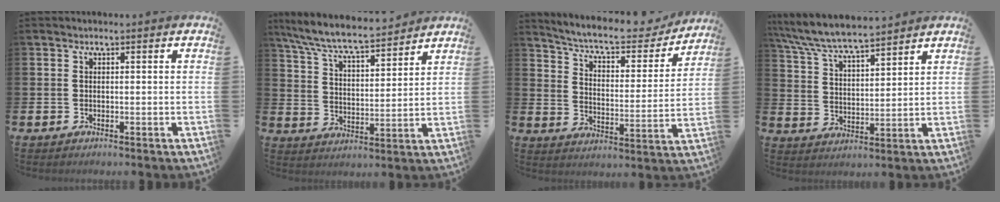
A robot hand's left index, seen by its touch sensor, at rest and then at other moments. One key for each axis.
{"total": 7.3, "fx": 6.9, "fy": 0.7, "fz": 2.5, "tx": -0.082, "ty": -0.046, "tz": 0.120}
{"total": 7.0, "fx": 6.4, "fy": 1.5, "fz": 2.5, "tx": -0.076, "ty": -0.047, "tz": 0.104}
{"total": 6.7, "fx": 6.5, "fy": 0.5, "fz": 1.8, "tx": -0.066, "ty": -0.039, "tz": 0.116}